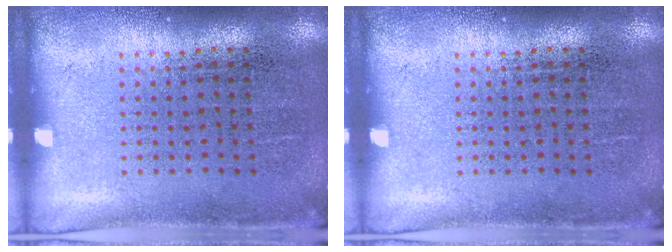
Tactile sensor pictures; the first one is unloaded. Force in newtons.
{"total": 0.0}